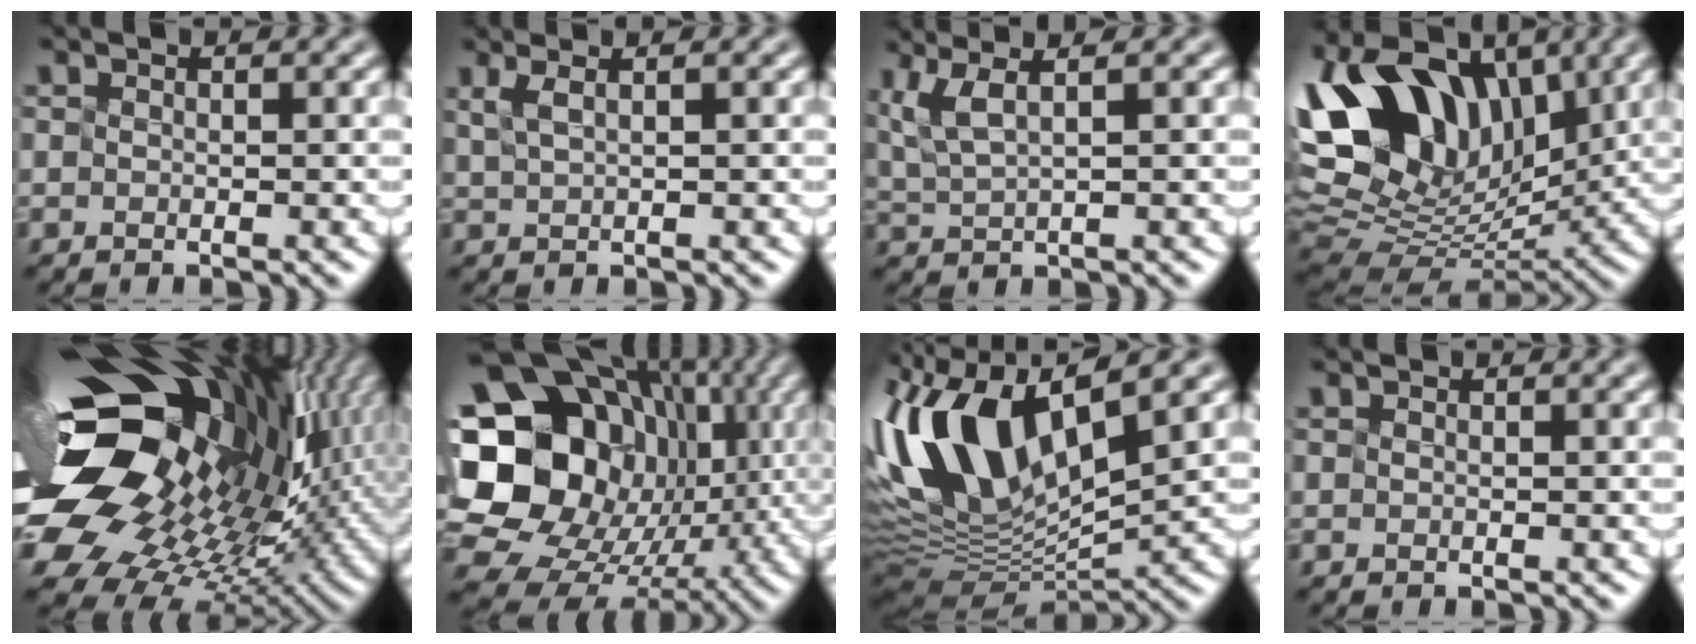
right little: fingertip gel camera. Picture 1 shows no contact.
{"total": 2.3, "force": [1.3, 0.9, 1.7], "torque": [-0.016, 0.015, 0.010]}
{"total": 4.0, "force": [1.8, 1.2, 3.3], "torque": [-0.066, 0.026, 0.038]}
{"total": 14.9, "force": [5.6, 9.2, 10.2], "torque": [-0.205, 0.039, 0.101]}
{"total": 18.4, "force": [3.0, 11.9, 13.7], "torque": [-0.267, -0.036, 0.079]}
{"total": 17.4, "force": [1.9, 14.6, 9.2], "torque": [-0.183, 0.017, 0.047]}
{"total": 11.8, "force": [2.3, 5.1, 10.4], "torque": [-0.218, 0.006, 0.045]}
{"total": 0.0}